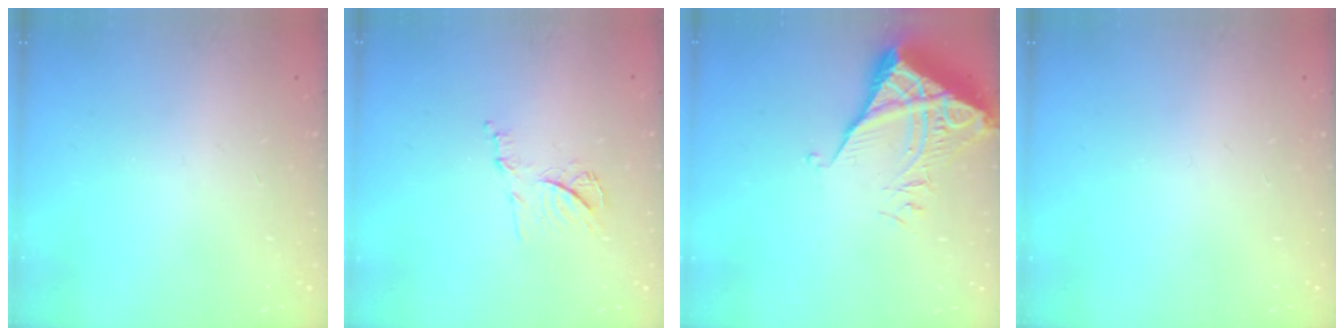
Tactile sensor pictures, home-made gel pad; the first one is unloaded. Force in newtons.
{"total": 9.1, "press": 9.1, "slide": 0.5}
{"total": 6.1, "press": 6.0, "slide": 0.7}
{"total": 0.0}